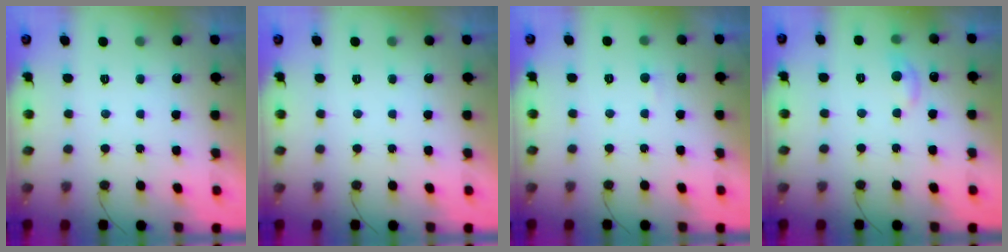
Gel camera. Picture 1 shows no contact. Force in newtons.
{"total": 0.0}
{"total": 3.1, "press": 3.1, "slide": 0.3}
{"total": 5.7, "press": 5.7, "slide": 0.8}